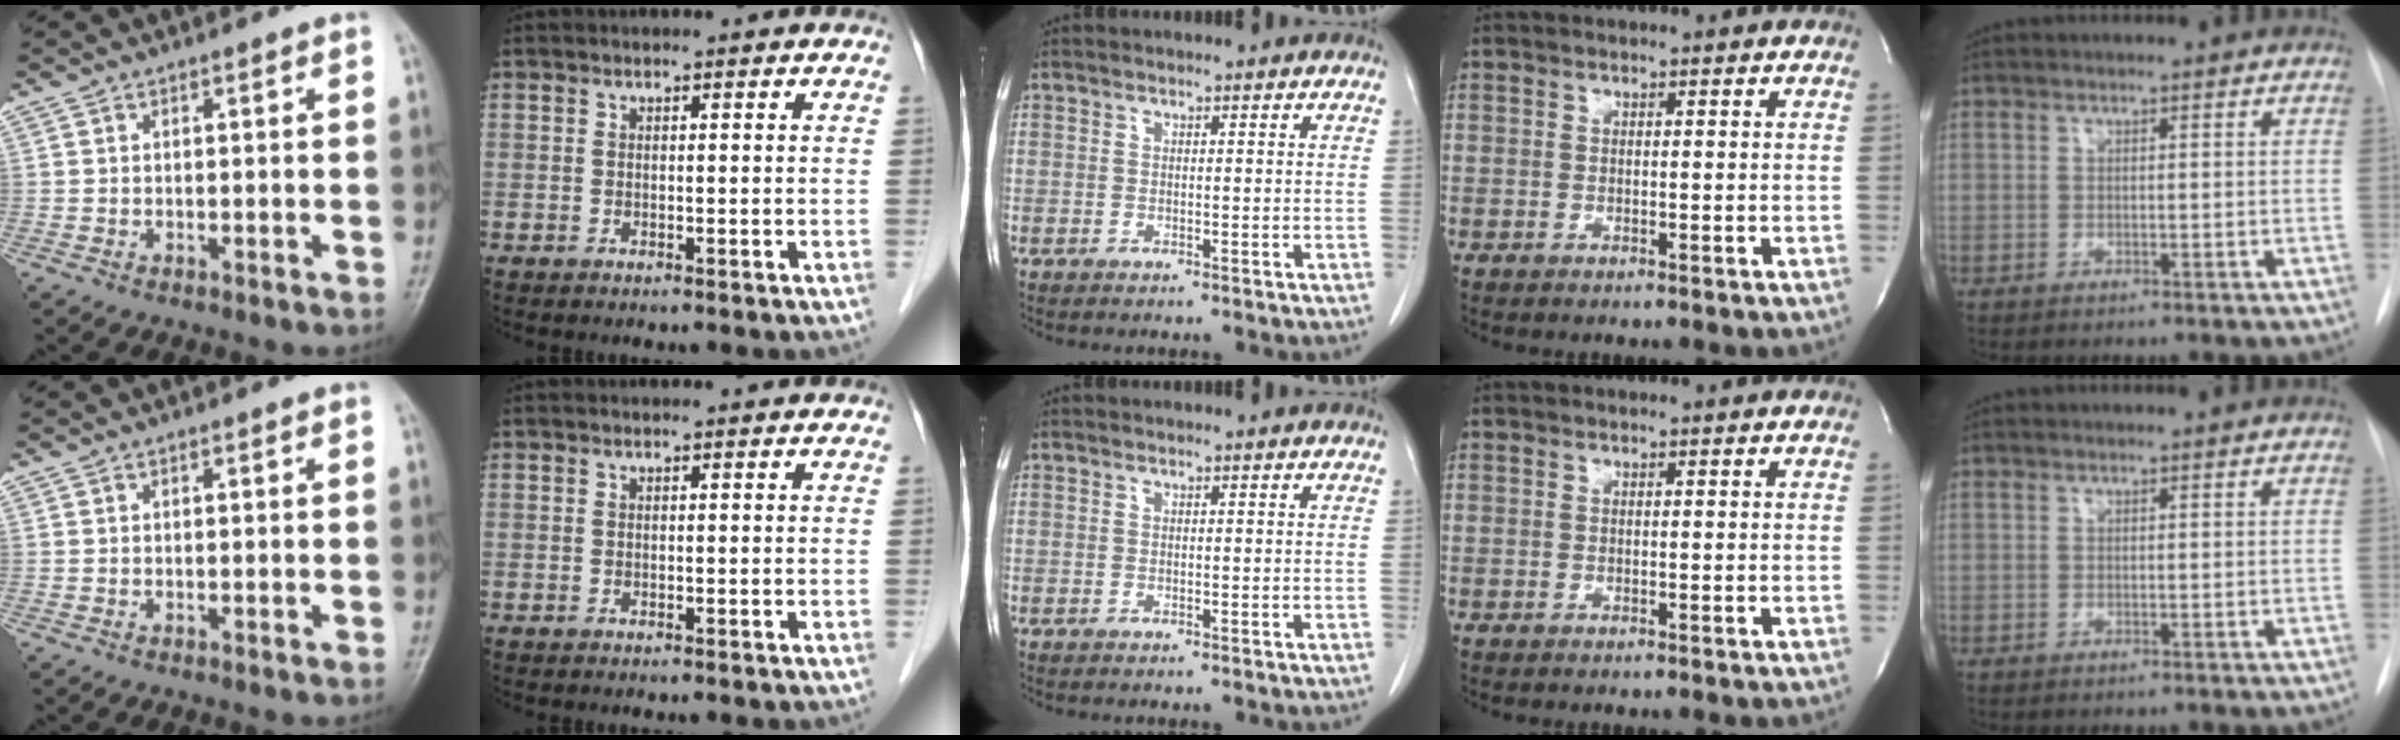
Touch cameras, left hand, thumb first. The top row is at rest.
{}